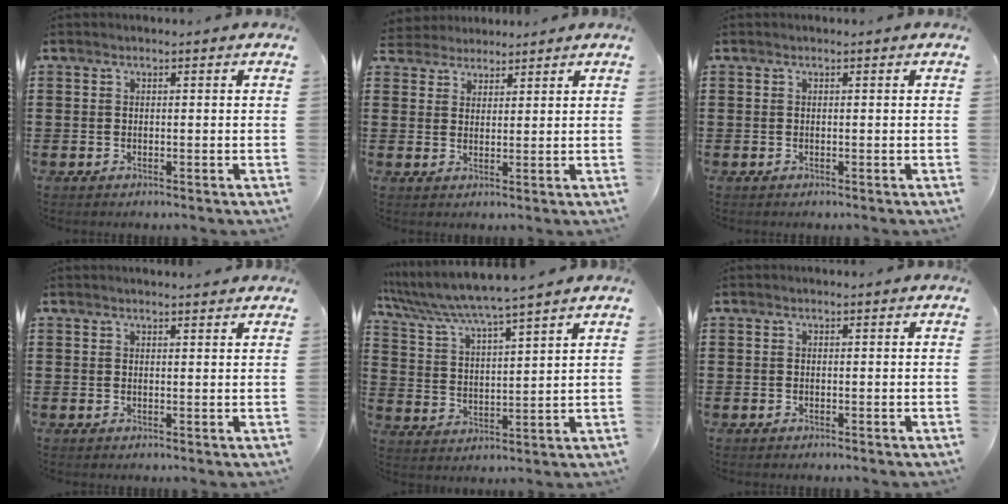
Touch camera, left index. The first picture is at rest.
{"total": 2.7, "force": [2.4, 1.1, -0.5], "torque": [-0.003, 0.002, 0.045]}
{"total": 0.0}
{"total": 1.4, "force": [1.4, 0.0, 0.4], "torque": [-0.010, -0.001, 0.026]}
{"total": 5.5, "force": [5.0, -0.7, 2.3], "torque": [-0.068, -0.037, 0.079]}
{"total": 0.0}